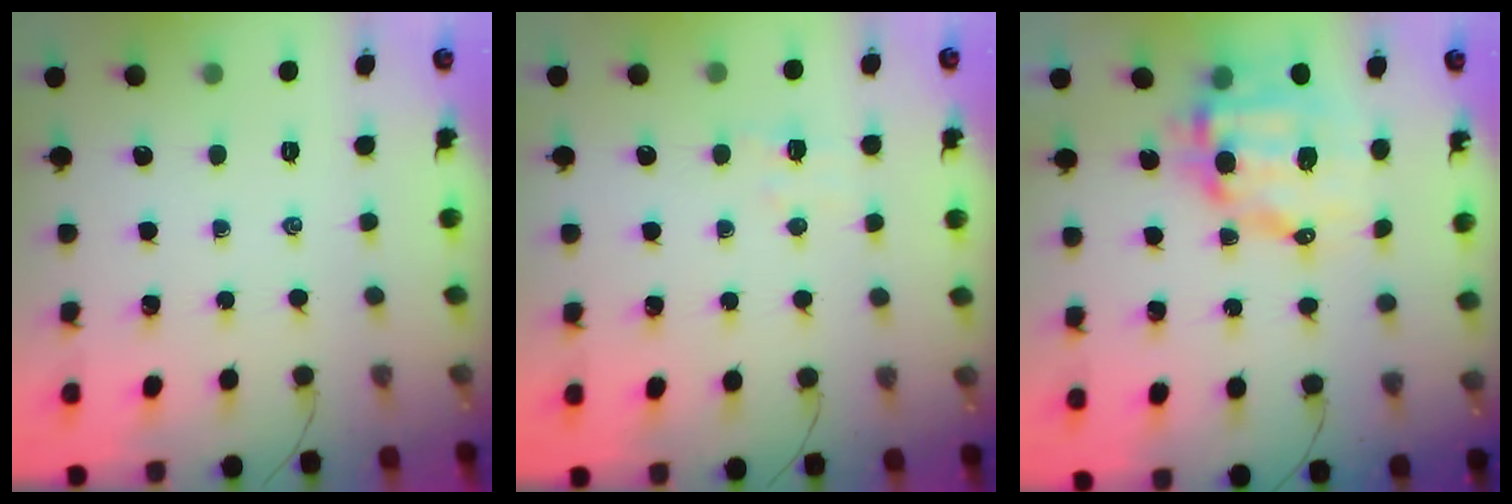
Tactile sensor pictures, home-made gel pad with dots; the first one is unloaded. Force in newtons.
{"total": 3.0, "press": 2.9, "slide": 0.7}
{"total": 12.0, "press": 11.8, "slide": 2.4}